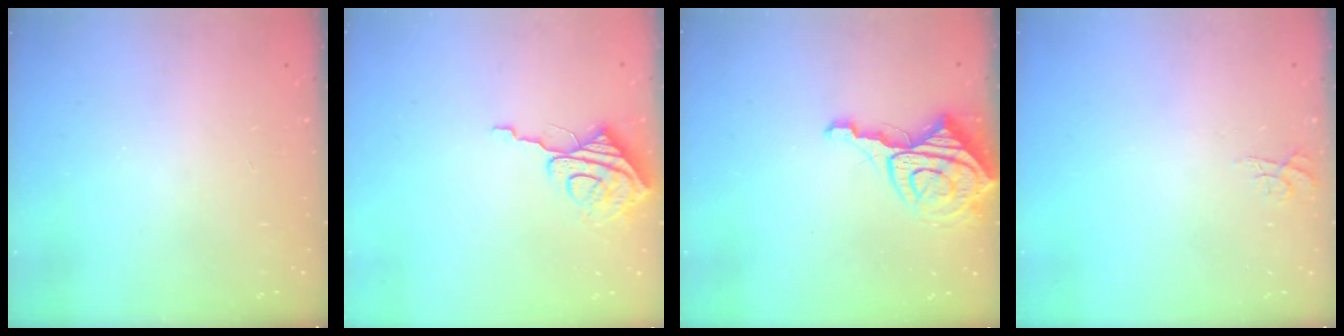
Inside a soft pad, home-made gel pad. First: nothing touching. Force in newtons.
{"total": 9.0, "press": 8.9, "slide": 0.9}
{"total": 10.4, "press": 10.3, "slide": 1.1}
{"total": 5.6, "press": 5.6, "slide": 0.4}